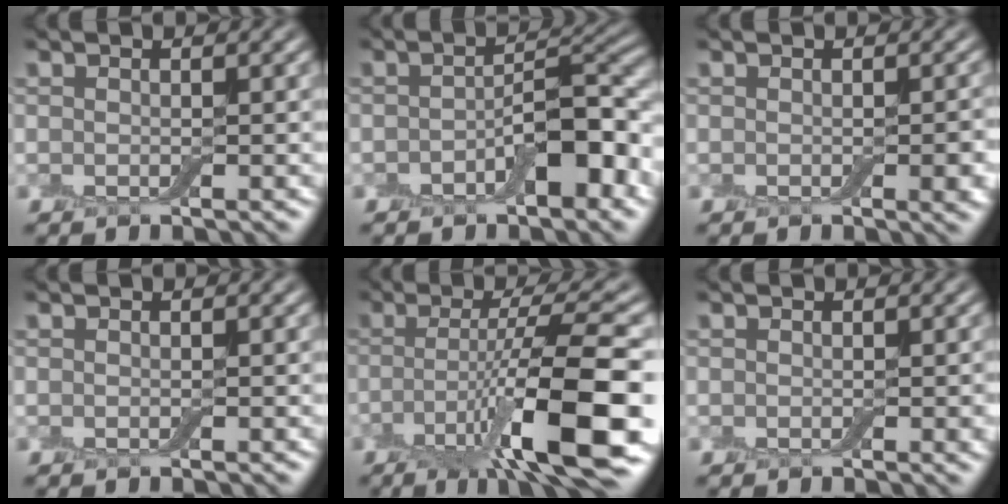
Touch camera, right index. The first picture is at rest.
{"total": 5.7, "force": [-1.9, 2.4, 4.8], "torque": [-0.065, 0.012, -0.033]}
{"total": 1.6, "force": [-0.3, 0.4, 1.6], "torque": [-0.019, -0.002, -0.002]}
{"total": 0.0}
{"total": 11.1, "force": [-3.5, 1.8, 10.4], "torque": [-0.158, 0.006, -0.061]}
{"total": 0.7, "force": [-0.1, 0.3, 0.7], "torque": [-0.008, -0.002, 0.000]}